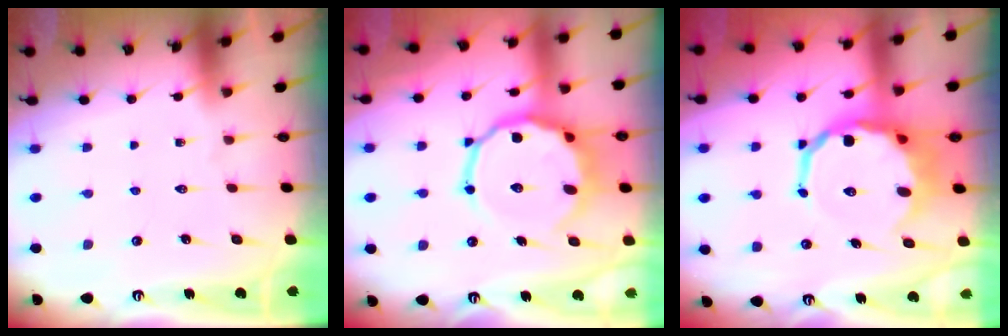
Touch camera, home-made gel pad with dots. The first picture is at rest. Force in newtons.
{"total": 13.9, "press": 13.6, "slide": 2.9}
{"total": 12.2, "press": 11.9, "slide": 2.8}